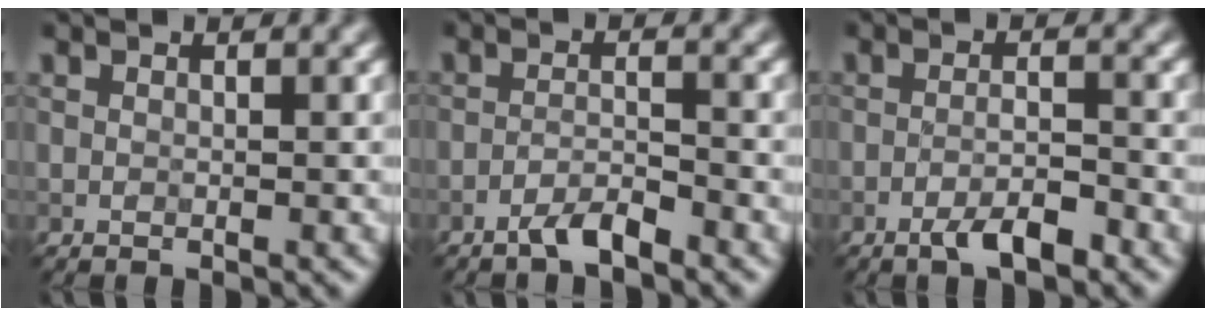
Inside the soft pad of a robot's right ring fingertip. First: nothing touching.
{"total": 2.3, "force": [-1.8, 0.3, 1.3], "torque": [-0.023, 0.007, -0.038]}
{"total": 3.0, "force": [-1.9, 0.6, 2.3], "torque": [-0.041, 0.003, -0.038]}